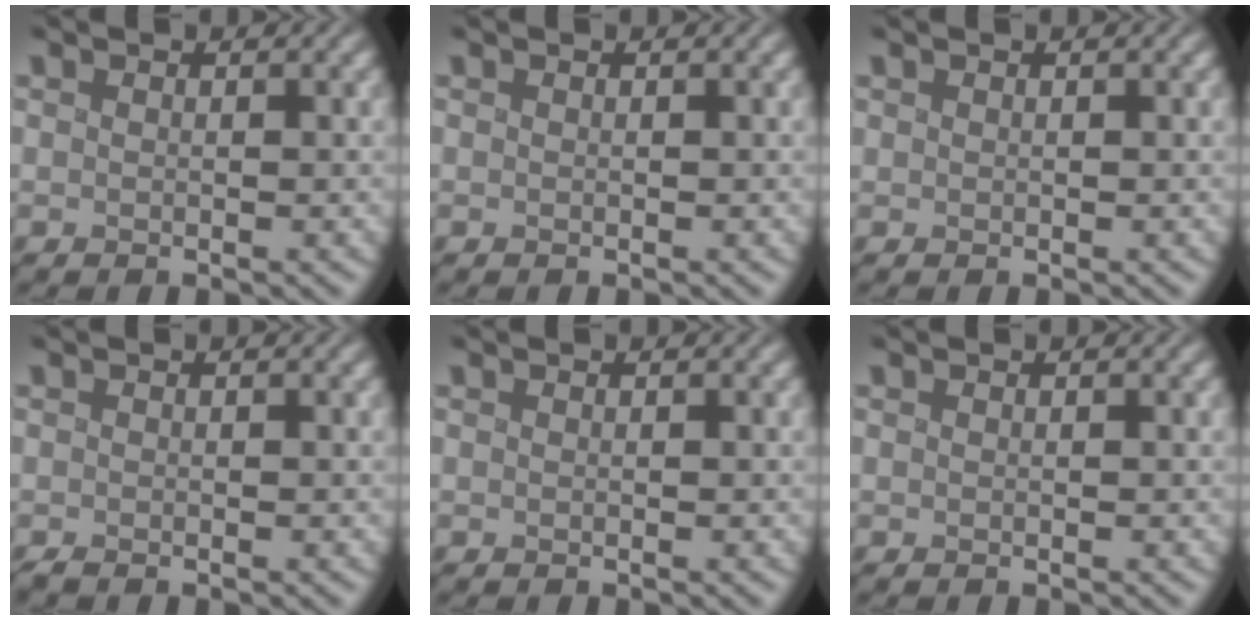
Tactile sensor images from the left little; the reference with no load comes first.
{"total": 0.0}
{"total": 0.0}
{"total": 0.0}
{"total": 0.0}
{"total": 0.0}